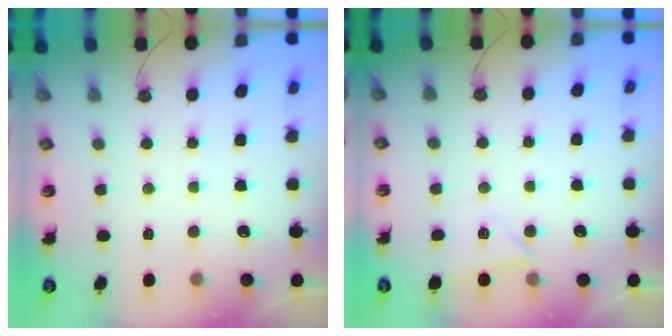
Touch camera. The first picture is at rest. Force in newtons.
{"total": 5.1, "press": 5.1, "slide": 0.5}